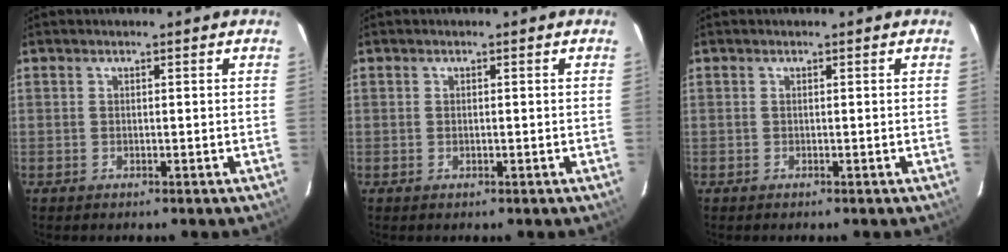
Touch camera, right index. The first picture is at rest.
{"total": 0.6, "force": [0.0, 0.3, 0.5], "torque": [-0.009, 0.000, -0.001]}
{"total": 0.0}